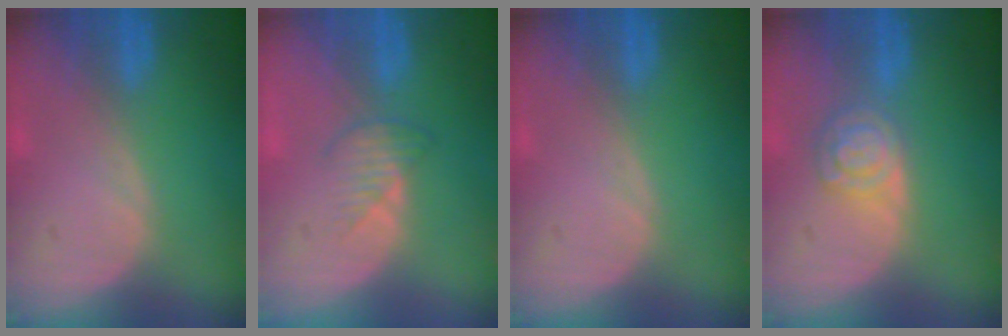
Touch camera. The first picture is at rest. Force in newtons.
{"total": 2.8, "press": 2.7, "slide": 0.8}
{"total": 0.0}
{"total": 5.3, "press": 4.7, "slide": 2.6}